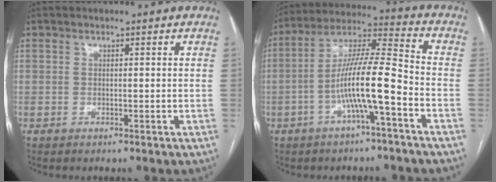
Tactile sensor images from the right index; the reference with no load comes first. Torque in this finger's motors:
{"motor_torque": [1.81, -0.32, 1.05, 0.21]}